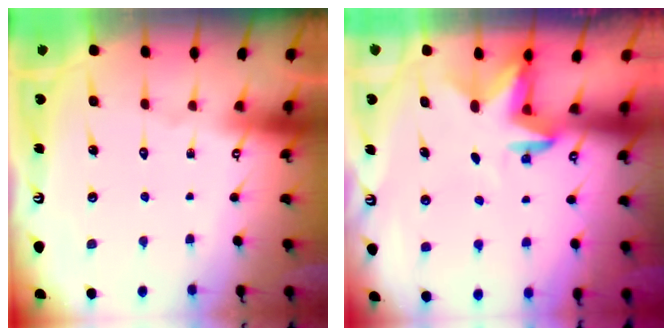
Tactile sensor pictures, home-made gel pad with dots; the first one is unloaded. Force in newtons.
{"total": 3.1, "press": 3.0, "slide": 0.8}